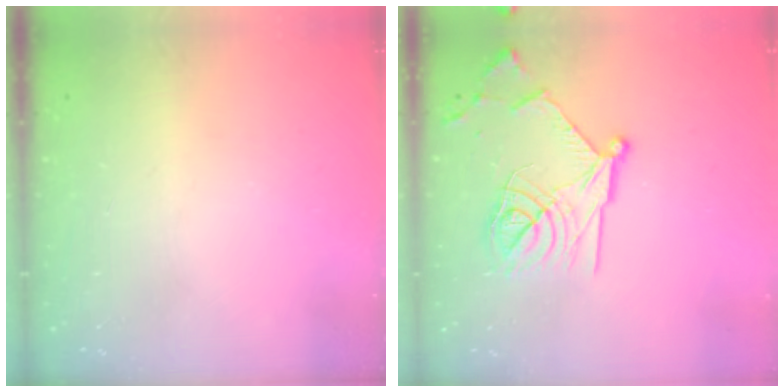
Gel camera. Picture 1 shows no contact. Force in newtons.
{"total": 18.1, "press": 18.1, "slide": 1.0}